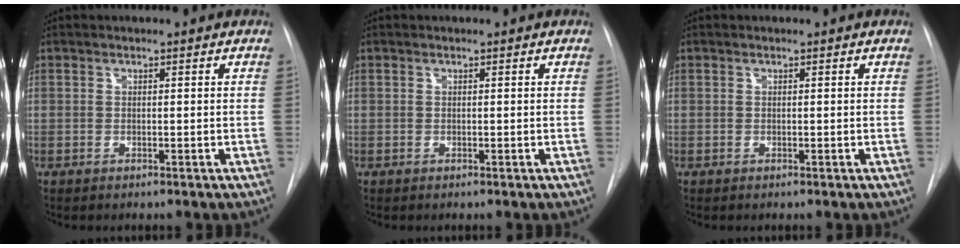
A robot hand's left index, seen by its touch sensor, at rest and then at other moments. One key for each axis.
{"total": 0.0}
{"total": 0.0}